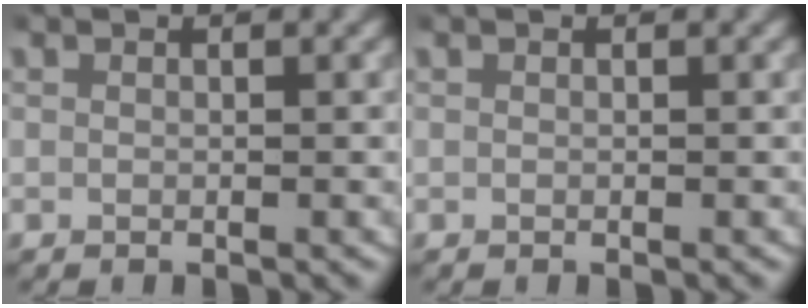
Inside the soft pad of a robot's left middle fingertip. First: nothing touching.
{"total": 0.0}